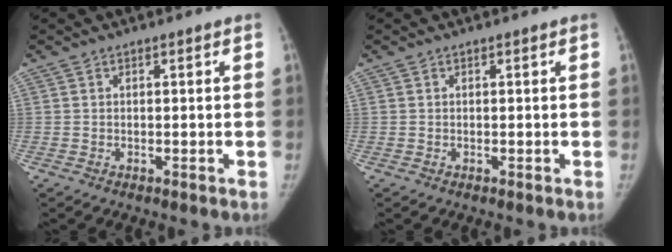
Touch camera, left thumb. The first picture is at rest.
{"total": 0.0}